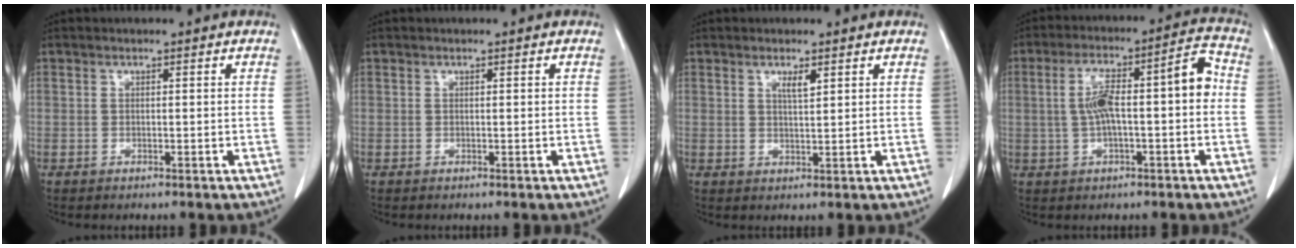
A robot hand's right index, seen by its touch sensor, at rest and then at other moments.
{"total": 0.0}
{"total": 2.0, "force": [1.2, 0.2, 1.6], "torque": [-0.033, -0.003, 0.023]}
{"total": 11.1, "force": [0.0, 2.3, 10.8], "torque": [-0.184, 0.044, 0.002]}